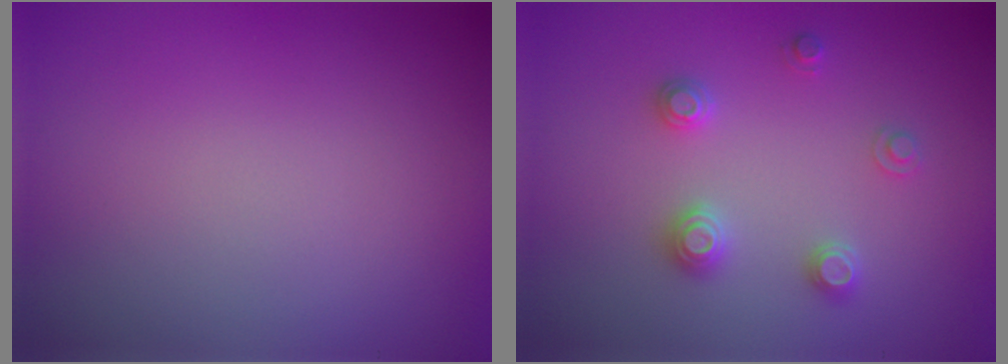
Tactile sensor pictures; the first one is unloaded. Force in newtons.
{"total": 2.5, "press": 2.5, "slide": 0.3}